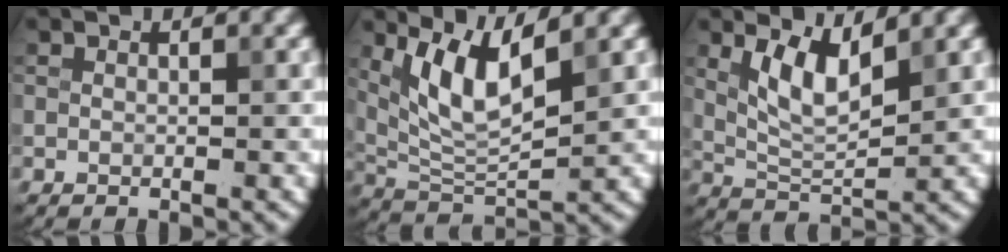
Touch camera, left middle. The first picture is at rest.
{"total": 6.2, "force": [2.6, 2.0, 5.2], "torque": [-0.111, -0.013, 0.055]}
{"total": 4.3, "force": [1.9, 1.5, 3.6], "torque": [-0.081, -0.007, 0.040]}